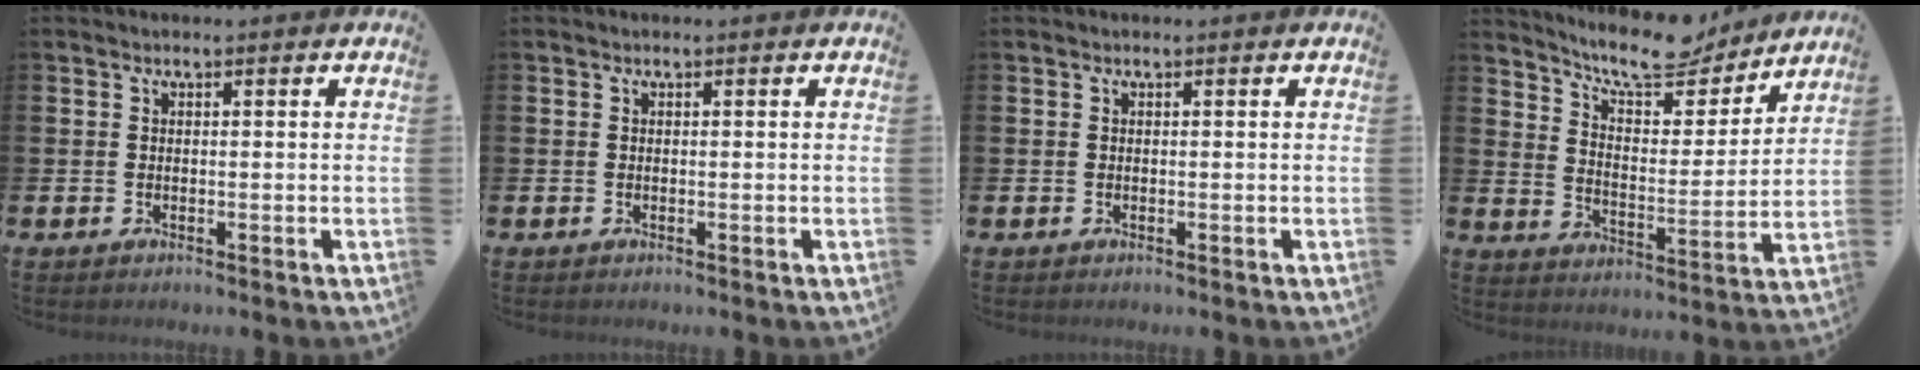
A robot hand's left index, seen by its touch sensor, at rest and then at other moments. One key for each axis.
{"total": 0.0}
{"total": 0.0}
{"total": 10.6, "fx": 9.8, "fy": 2.2, "fz": 3.6, "tx": -0.084, "ty": -0.065, "tz": 0.173}